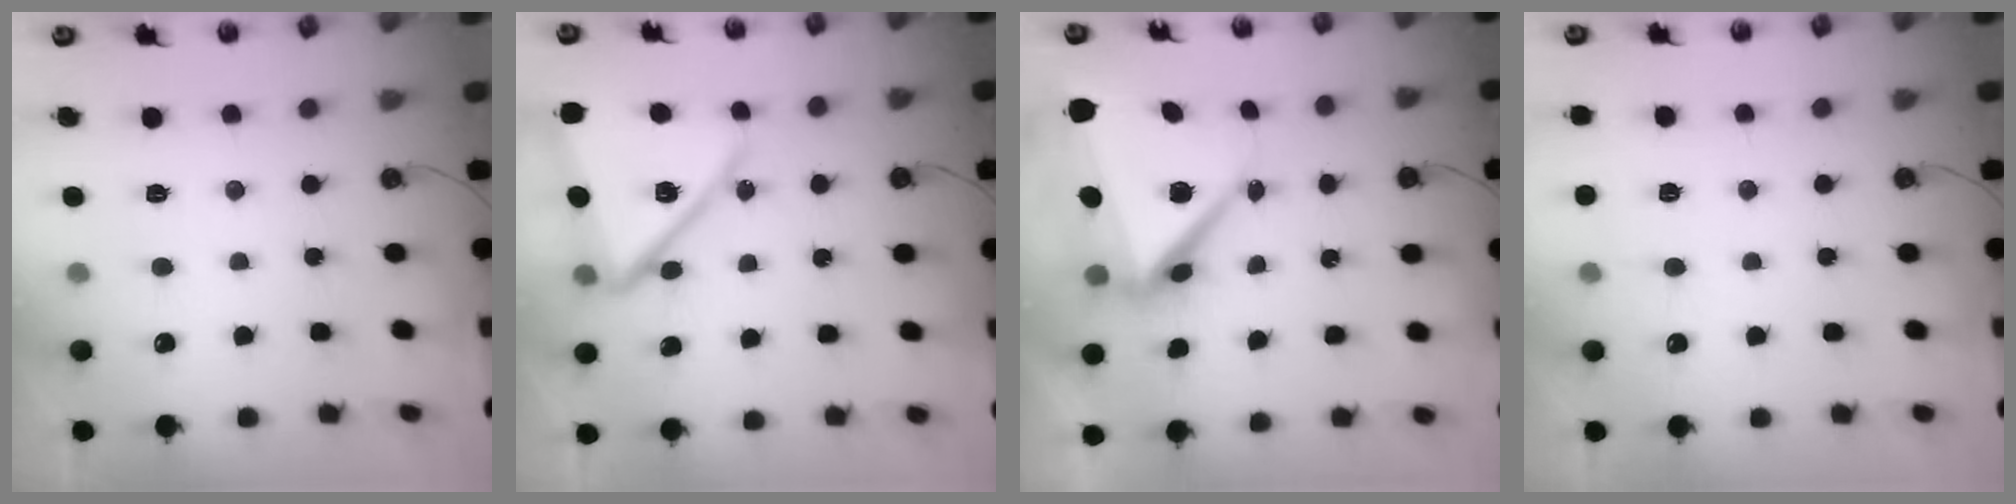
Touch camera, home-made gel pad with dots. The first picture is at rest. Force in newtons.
{"total": 16.0, "press": 15.9, "slide": 1.3}
{"total": 13.1, "press": 13.0, "slide": 1.5}
{"total": 2.2, "press": 2.1, "slide": 0.3}